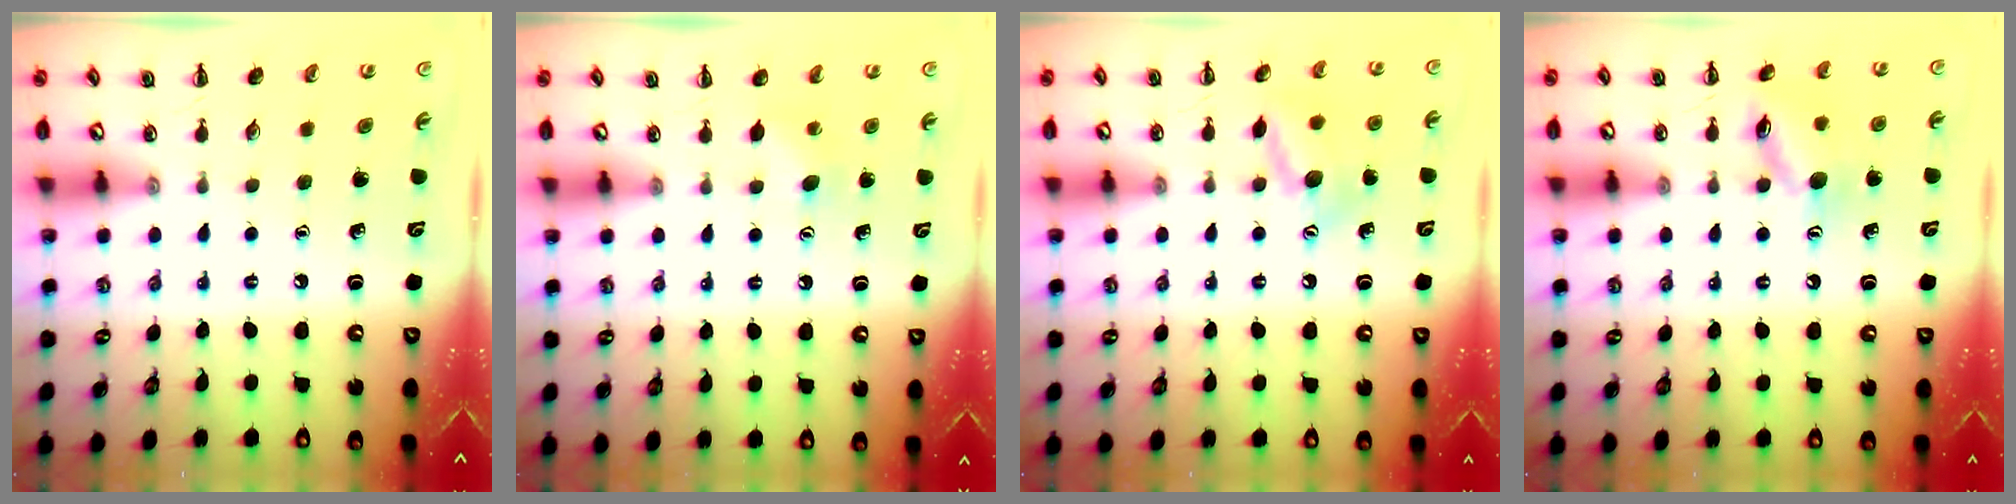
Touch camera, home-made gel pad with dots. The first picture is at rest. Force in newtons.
{"total": 4.4, "press": 4.3, "slide": 0.9}
{"total": 11.9, "press": 11.9, "slide": 0.7}
{"total": 12.3, "press": 12.2, "slide": 0.8}